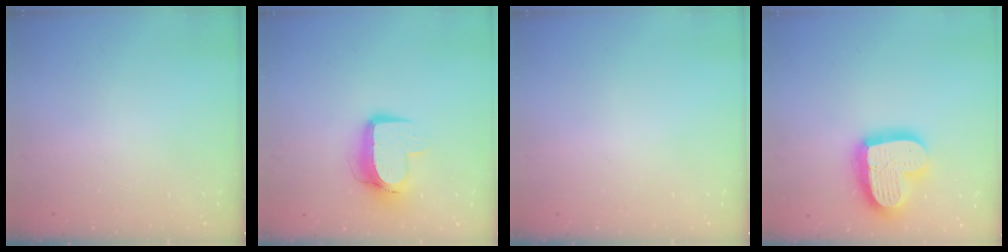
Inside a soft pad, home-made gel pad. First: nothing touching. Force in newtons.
{"total": 10.7, "press": 10.7, "slide": 1.0}
{"total": 0.0}
{"total": 19.4, "press": 19.3, "slide": 1.5}